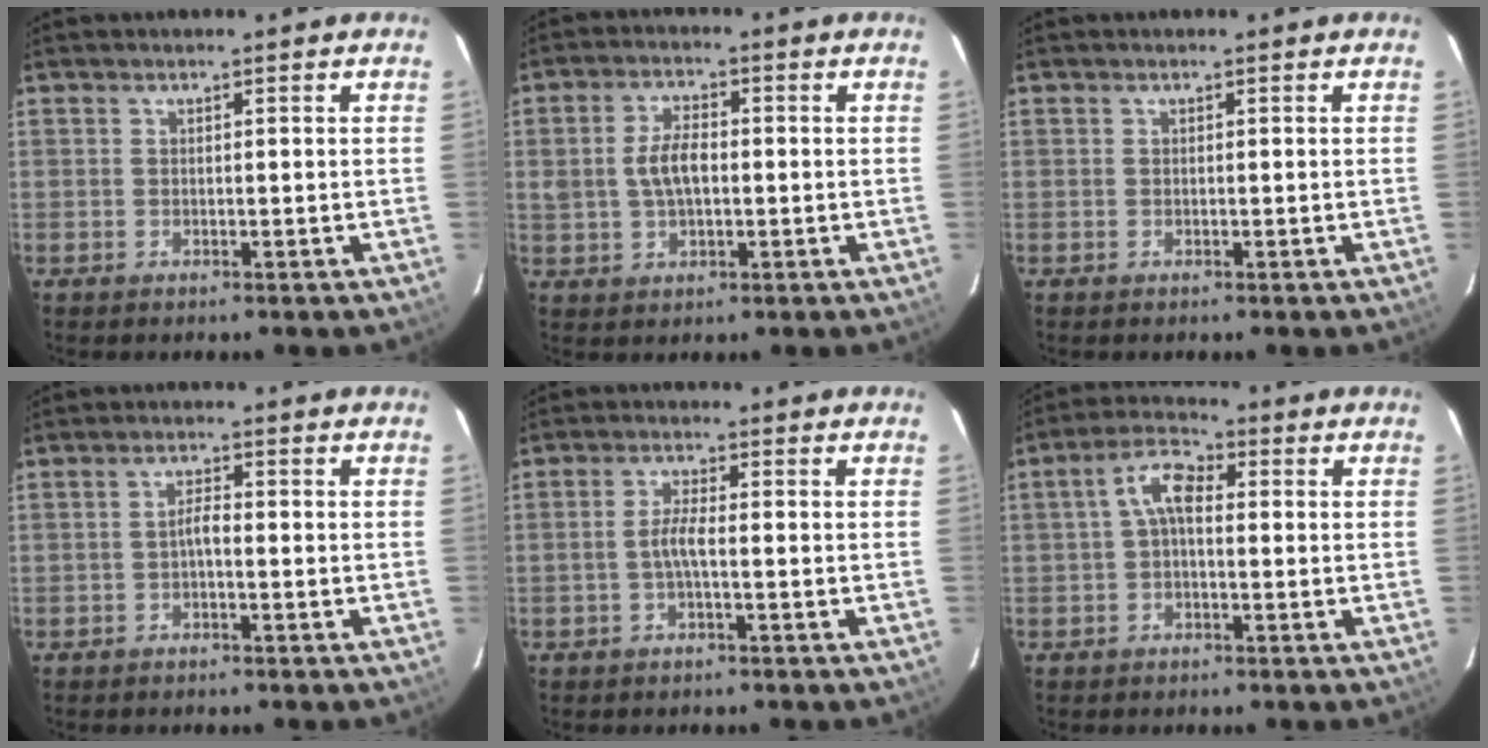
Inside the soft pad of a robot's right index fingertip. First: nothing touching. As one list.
[{"total": 6.1, "force": [-0.1, 3.5, 5.1], "torque": [-0.099, 0.008, 0.004]}, {"total": 0.0}, {"total": 1.8, "force": [-0.7, 0.5, 1.6], "torque": [-0.031, 0.007, -0.015]}, {"total": 3.0, "force": [-0.9, 0.3, 2.8], "torque": [-0.059, 0.005, -0.017]}, {"total": 5.5, "force": [0.1, 2.9, 4.7], "torque": [-0.094, 0.022, 0.001]}]